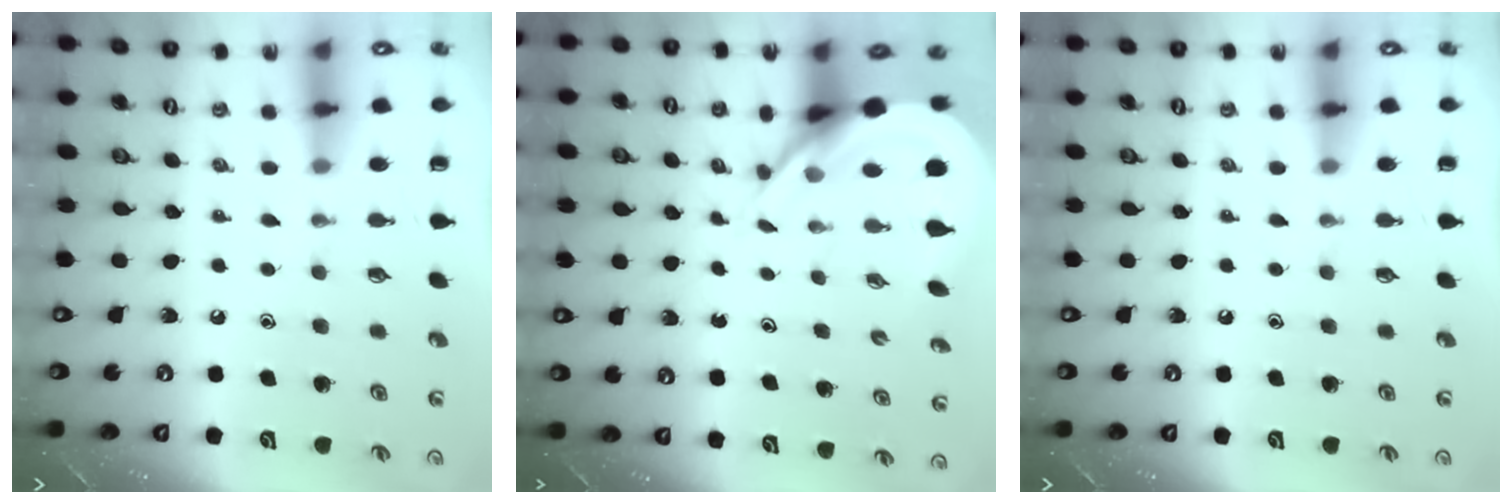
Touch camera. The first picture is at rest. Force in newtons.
{"total": 7.5, "press": 7.4, "slide": 0.9}
{"total": 0.0}